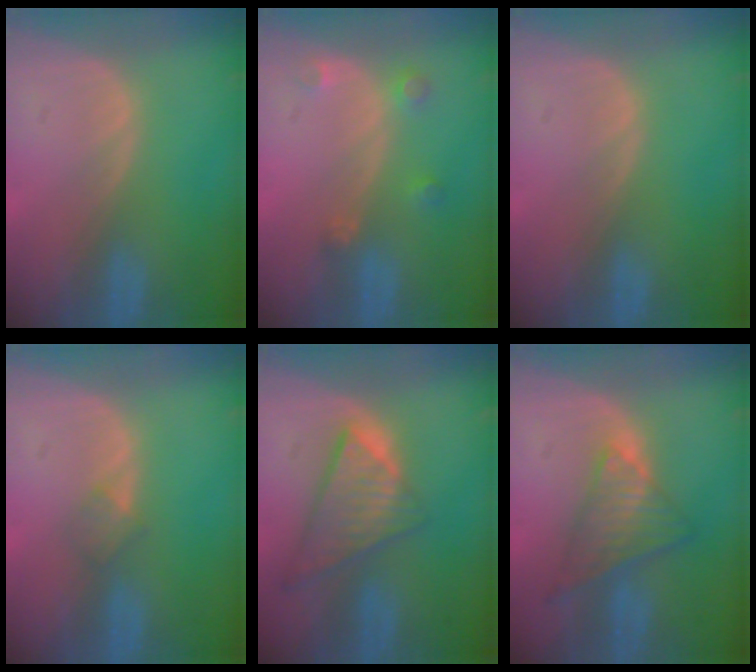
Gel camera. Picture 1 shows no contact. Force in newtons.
{"total": 2.6, "press": 2.5, "slide": 0.5}
{"total": 0.0}
{"total": 1.8, "press": 1.8, "slide": 0.2}
{"total": 8.6, "press": 7.4, "slide": 4.4}
{"total": 7.6, "press": 6.4, "slide": 4.1}